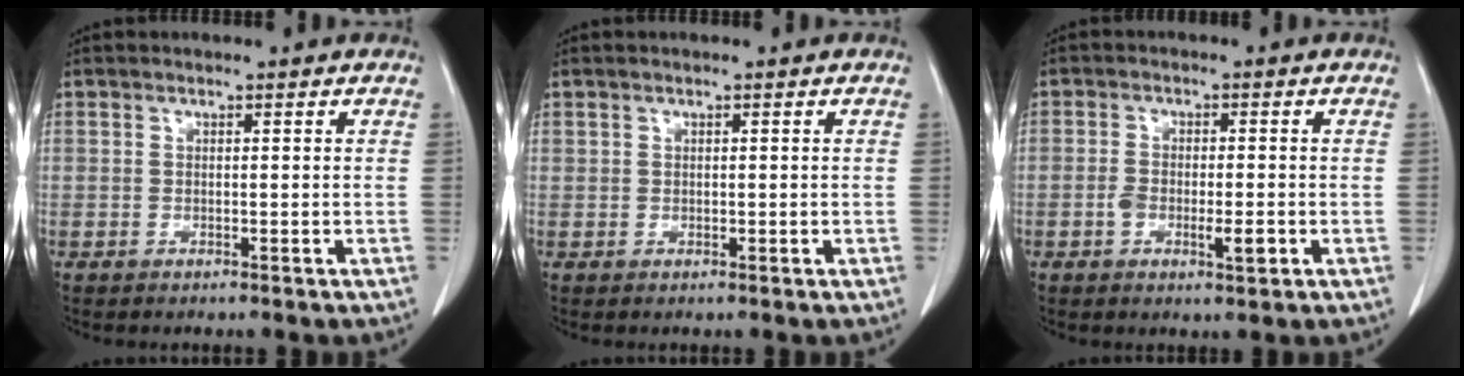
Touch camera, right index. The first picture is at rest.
{"total": 0.6, "force": [0.3, 0.4, 0.3], "torque": [-0.002, 0.001, 0.006]}
{"total": 4.8, "force": [-1.5, 1.6, 4.3], "torque": [-0.070, -0.002, -0.019]}